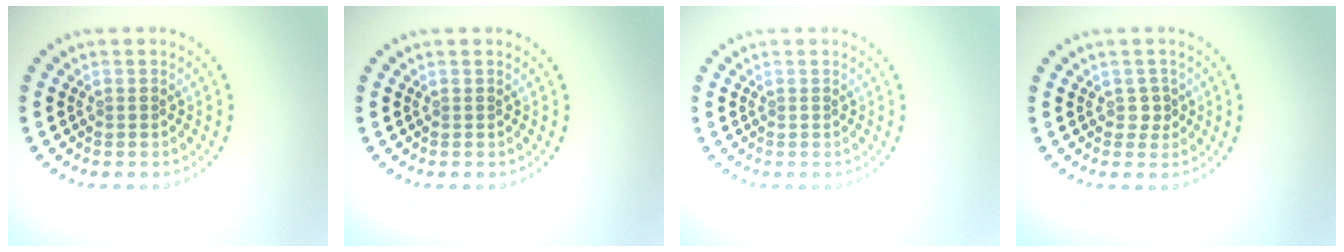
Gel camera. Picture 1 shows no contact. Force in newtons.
{"total": 0.0}
{"total": 0.0}
{"total": 1.1, "press": 0.9, "slide": 0.6}